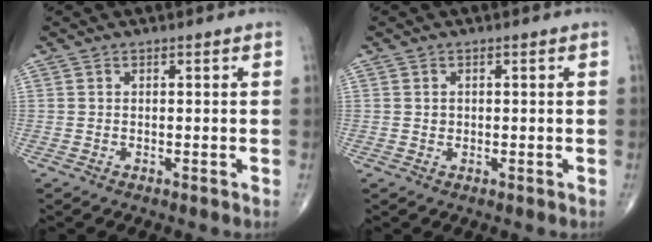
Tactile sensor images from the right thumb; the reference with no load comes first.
{"total": 0.9, "force": [0.1, 0.8, 0.4], "torque": [-0.006, 0.001, 0.003]}